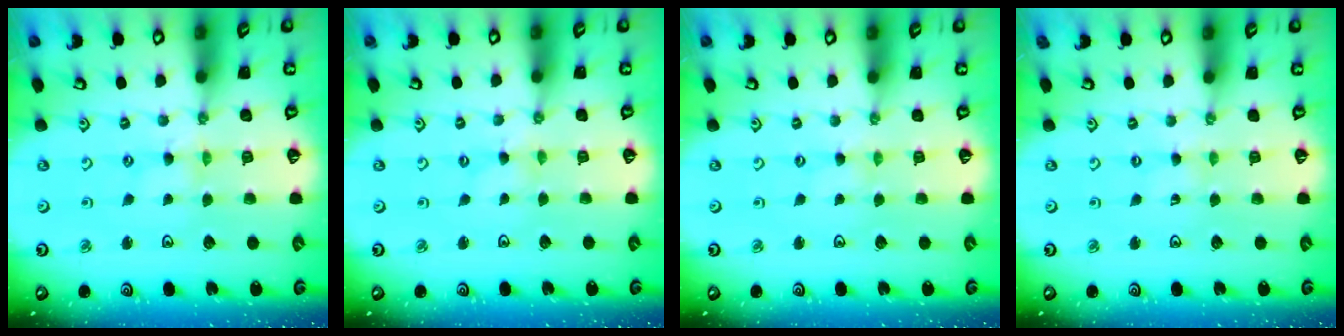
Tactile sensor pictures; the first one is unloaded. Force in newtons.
{"total": 0.0}
{"total": 0.0}
{"total": 0.0}